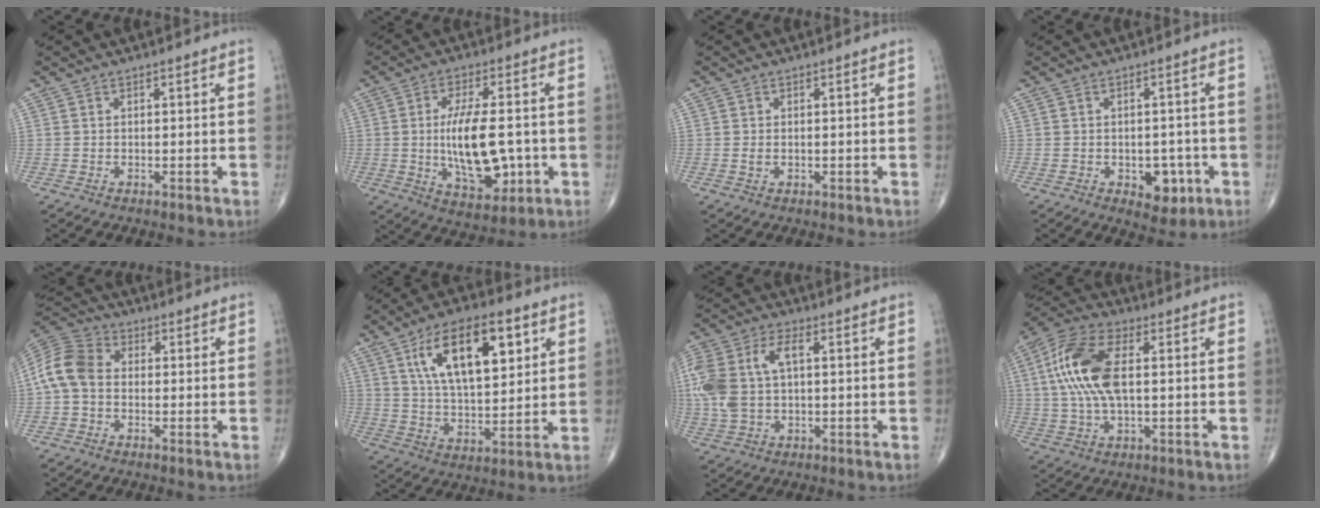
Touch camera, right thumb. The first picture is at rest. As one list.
[{"total": 14.3, "force": [-1.1, 6.6, 12.7], "torque": [-0.201, -0.004, -0.007]}, {"total": 1.1, "force": [-0.1, 0.7, 0.8], "torque": [-0.020, 0.001, -0.001]}, {"total": 6.1, "force": [-2.1, 3.8, 4.2], "torque": [-0.024, 0.006, -0.021]}, {"total": 9.1, "force": [-0.5, 6.7, 6.1], "torque": [-0.120, 0.025, -0.024]}, {"total": 17.2, "force": [6.9, 7.6, 13.8], "torque": [-0.208, -0.020, 0.123]}, {"total": 13.0, "force": [1.4, 7.3, 10.7], "torque": [-0.260, 0.023, 0.031]}, {"total": 14.2, "force": [1.9, 6.5, 12.4], "torque": [-0.274, 0.016, 0.034]}]